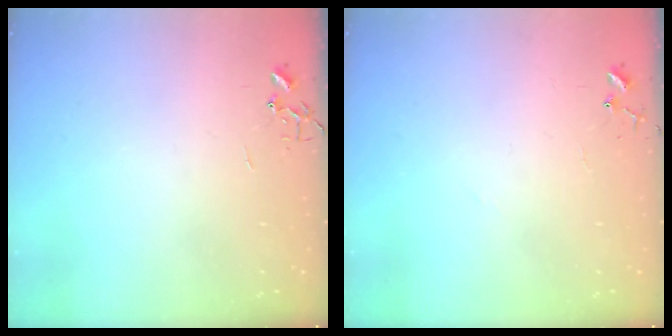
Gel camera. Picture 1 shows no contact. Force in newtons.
{"total": 5.7, "press": 5.7, "slide": 0.5}